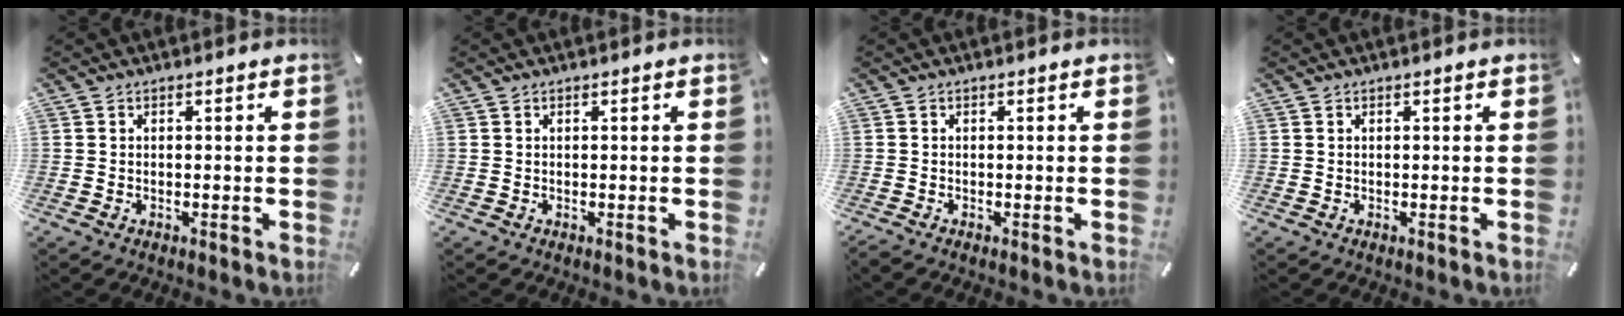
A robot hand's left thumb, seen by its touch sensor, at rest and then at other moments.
{"total": 0.0}
{"total": 0.5, "force": [-0.3, 0.0, 0.4], "torque": [-0.008, -0.003, -0.005]}
{"total": 0.0}